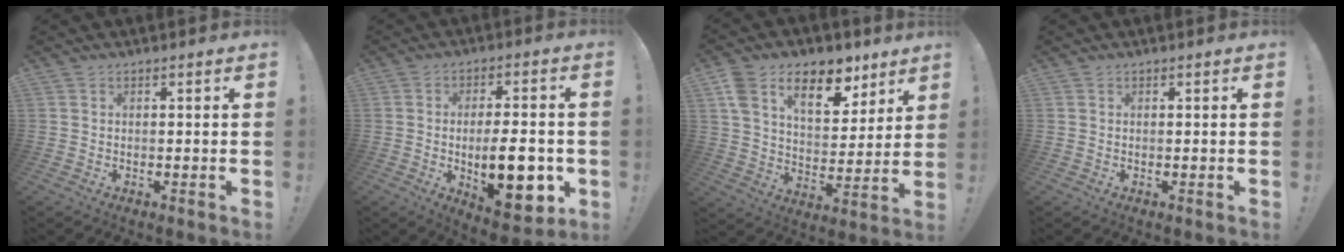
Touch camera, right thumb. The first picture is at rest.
{"total": 16.6, "force": [-3.4, 7.1, 14.6], "torque": [-0.203, 0.000, -0.049]}
{"total": 16.9, "force": [9.6, 9.2, 10.4], "torque": [-0.164, -0.041, 0.169]}
{"total": 0.0}